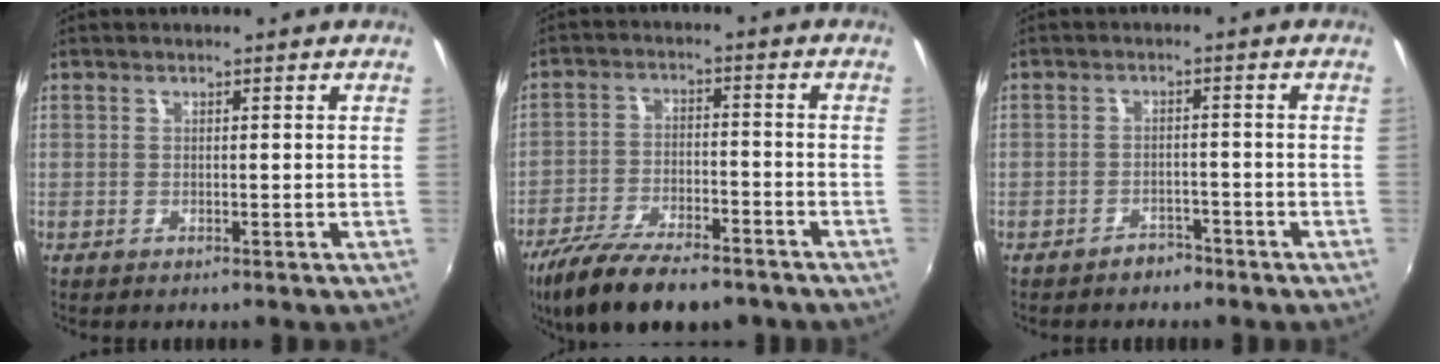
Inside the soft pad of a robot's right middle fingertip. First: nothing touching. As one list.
[{"total": 16.1, "force": [-12.3, 5.1, 9.0], "torque": [-0.189, -0.037, -0.206]}, {"total": 2.9, "force": [-2.5, 1.5, 0.3], "torque": [-0.011, 0.011, -0.034]}]